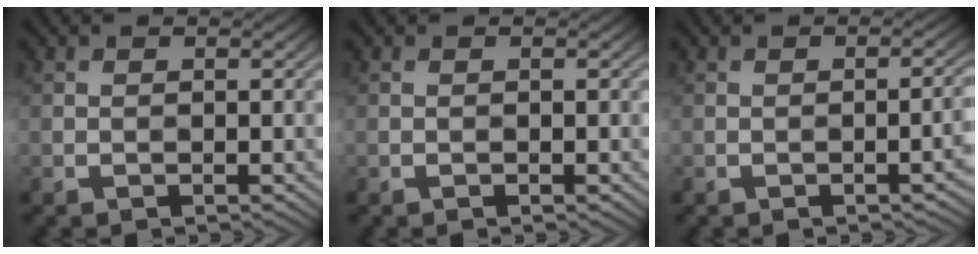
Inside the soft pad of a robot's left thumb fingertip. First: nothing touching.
{"total": 0.0}
{"total": 3.4, "force": [-1.6, 0.9, 2.9], "torque": [-0.021, 0.008, -0.019]}